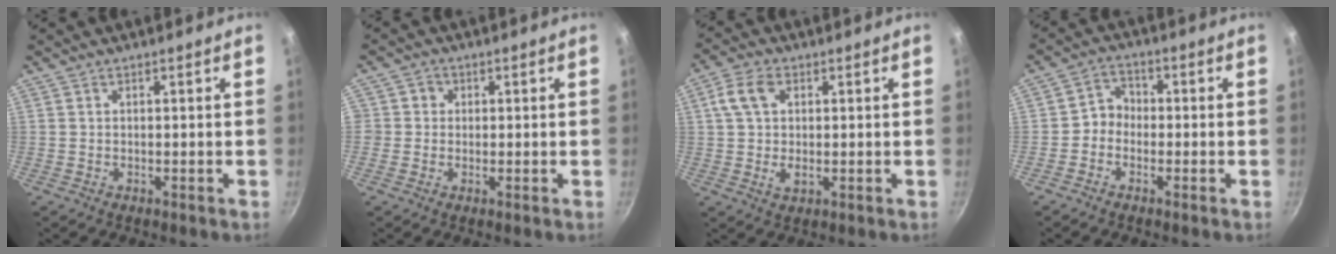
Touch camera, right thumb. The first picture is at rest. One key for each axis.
{"total": 2.9, "fx": 0.3, "fy": 2.9, "fz": 0.5, "tx": 0.014, "ty": 0.006, "tz": 0.003}
{"total": 7.7, "fx": 1.4, "fy": 4.9, "fz": 5.9, "tx": -0.113, "ty": 0.004, "tz": 0.028}
{"total": 4.4, "fx": -1.3, "fy": 3.7, "fz": 2.1, "tx": -0.016, "ty": 0.021, "tz": -0.038}